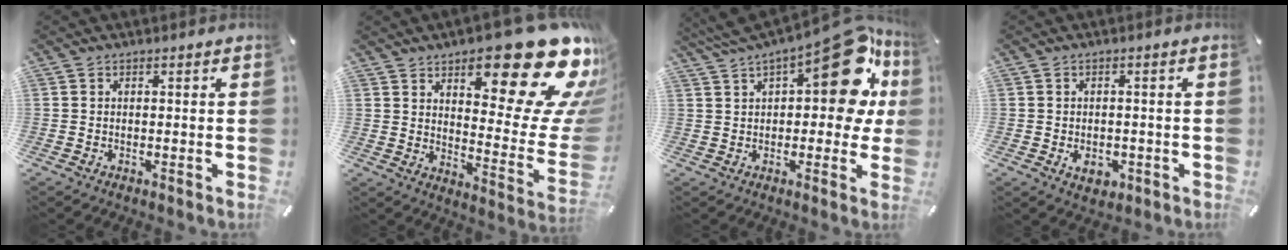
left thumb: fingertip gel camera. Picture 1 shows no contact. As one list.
[{"total": 26.0, "force": [16.0, 9.8, 18.0], "torque": [-0.220, -0.117, 0.260]}, {"total": 22.3, "force": [8.9, 10.3, 17.7], "torque": [-0.230, -0.044, 0.146]}, {"total": 4.0, "force": [-1.1, 3.3, 2.0], "torque": [-0.023, -0.003, -0.022]}]